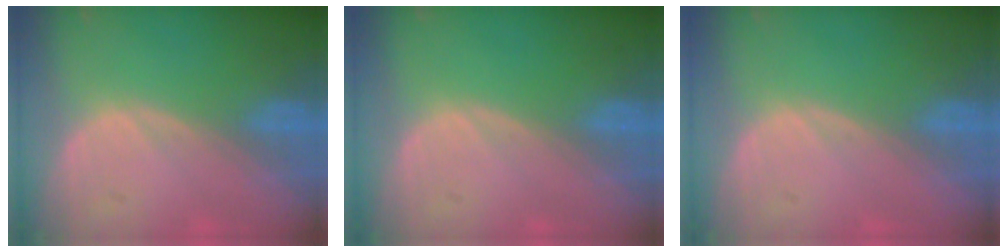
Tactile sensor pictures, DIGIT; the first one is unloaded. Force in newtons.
{"total": 0.0}
{"total": 0.0}